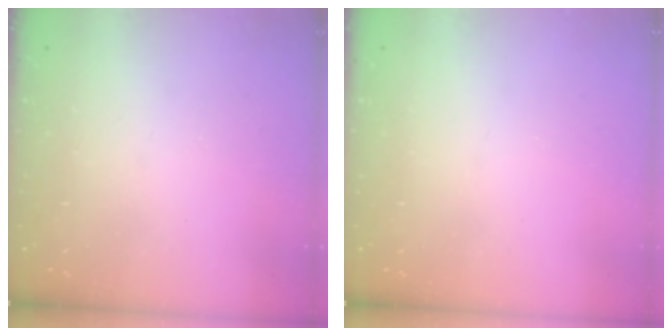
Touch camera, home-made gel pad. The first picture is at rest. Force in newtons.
{"total": 0.0}